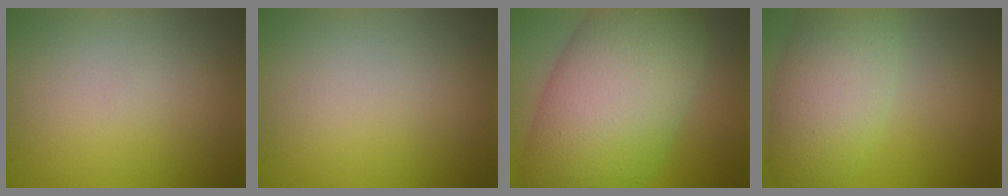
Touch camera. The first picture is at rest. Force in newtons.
{"total": 0.0}
{"total": 13.9, "press": 13.9, "slide": 0.5}
{"total": 6.1, "press": 6.1, "slide": 0.3}